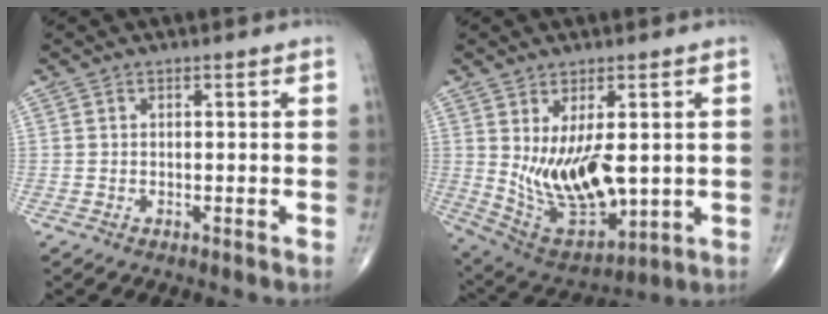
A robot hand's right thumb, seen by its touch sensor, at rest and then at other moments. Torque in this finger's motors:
{"motor_torque": [0.27, 0.30, 0.92, -0.10, 0.25]}